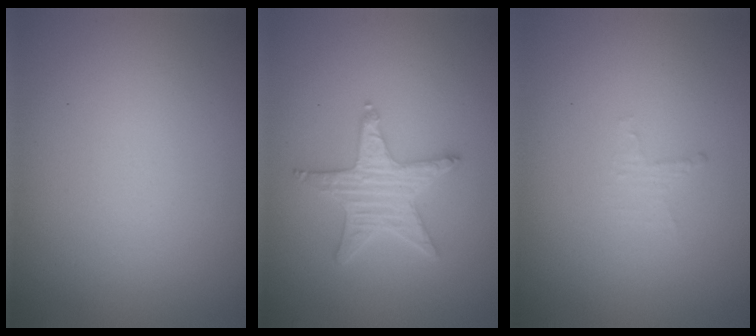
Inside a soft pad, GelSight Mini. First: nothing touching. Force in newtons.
{"total": 3.9, "press": 3.6, "slide": 1.6}
{"total": 0.9, "press": 0.8, "slide": 0.3}